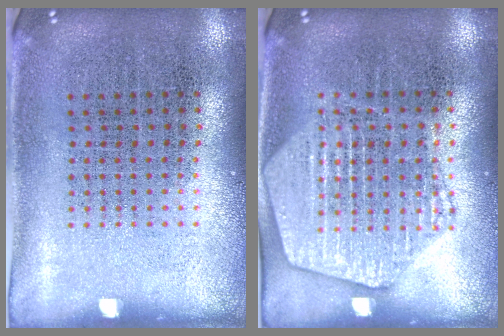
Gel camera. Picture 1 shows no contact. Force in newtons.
{"total": 1.6, "press": 1.6, "slide": 0.2}